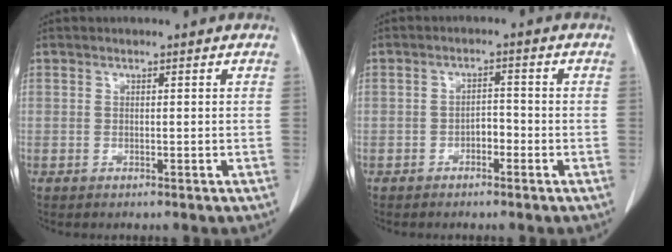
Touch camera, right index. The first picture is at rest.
{"total": 2.2, "force": [-1.2, 1.1, 1.5], "torque": [-0.017, 0.007, -0.020]}